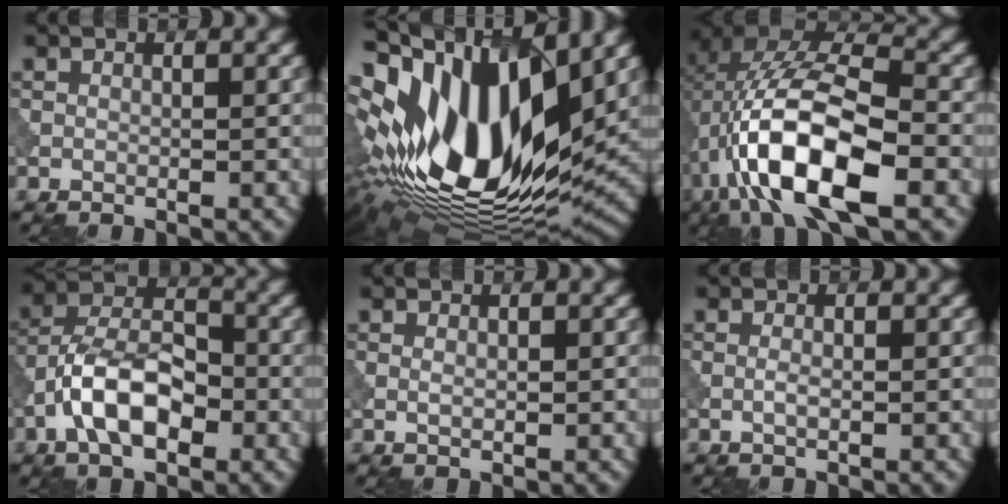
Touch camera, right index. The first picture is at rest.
{"total": 17.5, "force": [2.1, 8.7, 15.1], "torque": [-0.290, 0.016, 0.030]}
{"total": 13.7, "force": [-4.0, 6.0, 11.7], "torque": [-0.220, 0.007, -0.078]}
{"total": 7.2, "force": [-2.8, 3.8, 5.4], "torque": [-0.094, 0.014, -0.058]}
{"total": 0.8, "force": [0.1, 0.4, 0.6], "torque": [-0.013, 0.000, 0.003]}
{"total": 0.9, "force": [-0.2, 0.2, 0.9], "torque": [-0.020, -0.002, -0.006]}